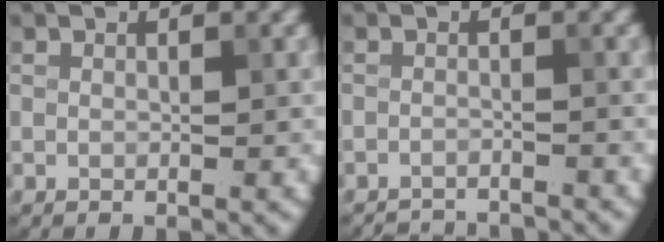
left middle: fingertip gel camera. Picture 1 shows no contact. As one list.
[{"total": 4.1, "force": [-4.1, 0.4, 0.7], "torque": [-0.010, -0.011, -0.063]}]